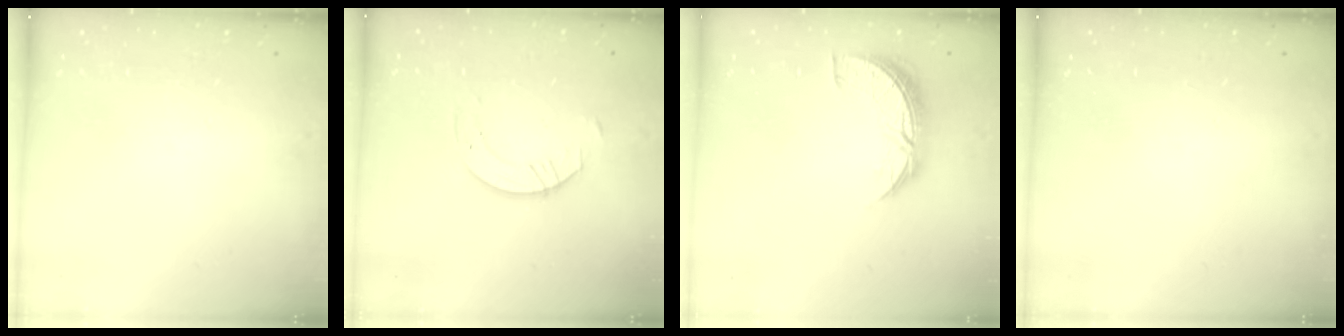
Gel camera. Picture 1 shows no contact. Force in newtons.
{"total": 5.0, "press": 5.0, "slide": 0.5}
{"total": 8.5, "press": 8.5, "slide": 0.5}
{"total": 0.0}